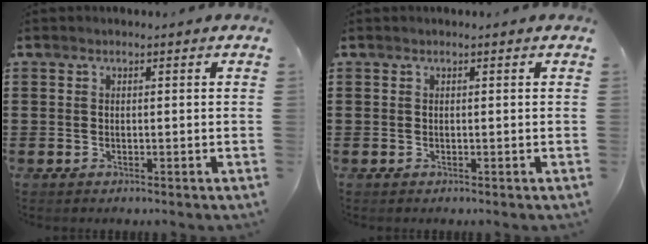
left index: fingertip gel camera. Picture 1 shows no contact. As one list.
[{"total": 0.0}]